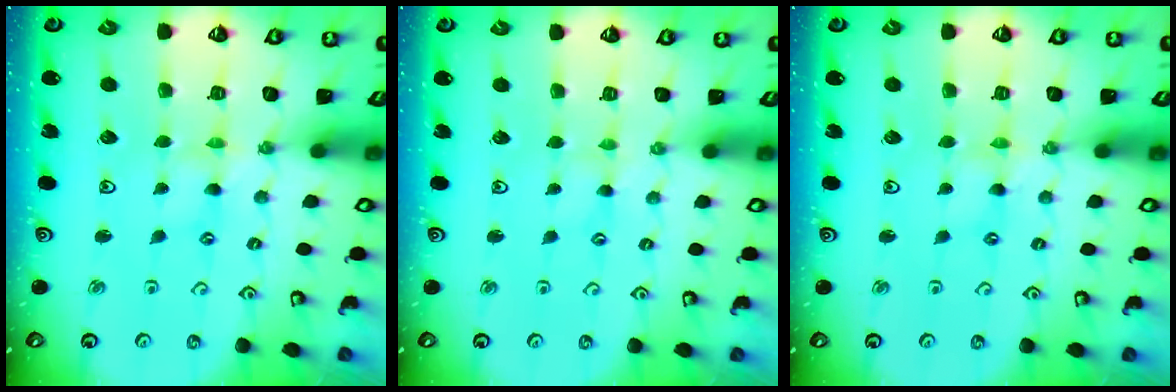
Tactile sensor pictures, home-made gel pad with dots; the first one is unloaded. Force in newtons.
{"total": 0.0}
{"total": 0.5, "press": 0.5, "slide": 0.2}